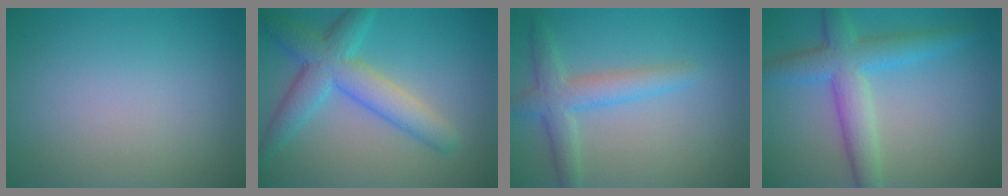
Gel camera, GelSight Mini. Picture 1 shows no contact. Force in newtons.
{"total": 5.7, "press": 5.7, "slide": 0.1}
{"total": 3.7, "press": 3.7, "slide": 0.1}
{"total": 5.3, "press": 5.3, "slide": 0.1}